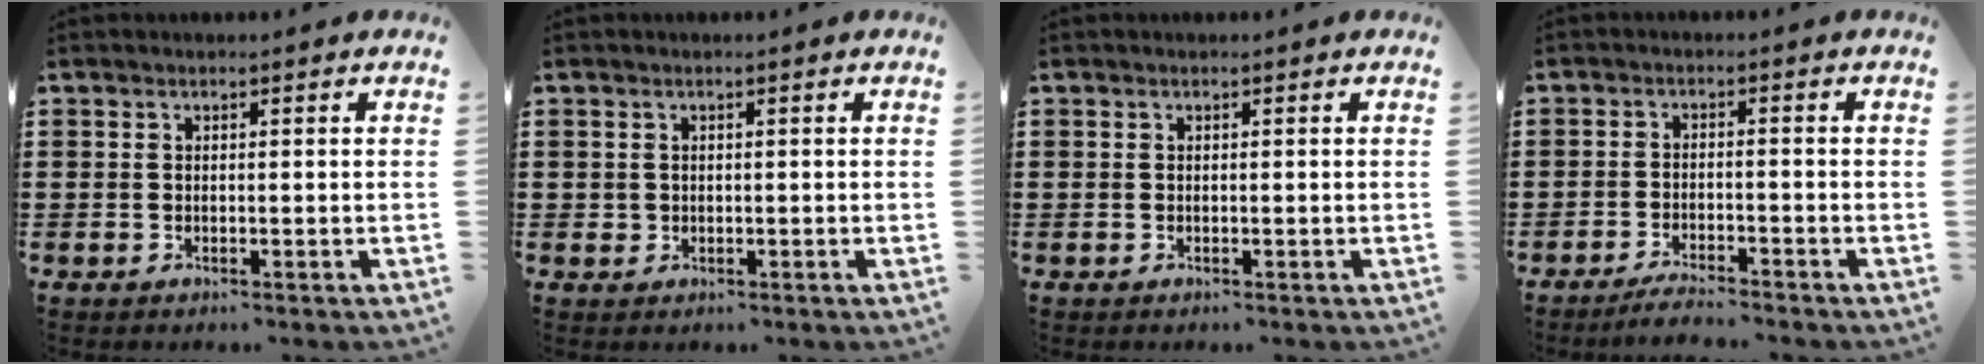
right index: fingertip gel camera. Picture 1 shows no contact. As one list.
[{"total": 0.8, "force": [0.1, 0.8, 0.0], "torque": [-0.002, 0.004, 0.002]}, {"total": 0.0}, {"total": 2.8, "force": [-2.7, -0.2, 0.7], "torque": [-0.015, 0.001, -0.053]}]